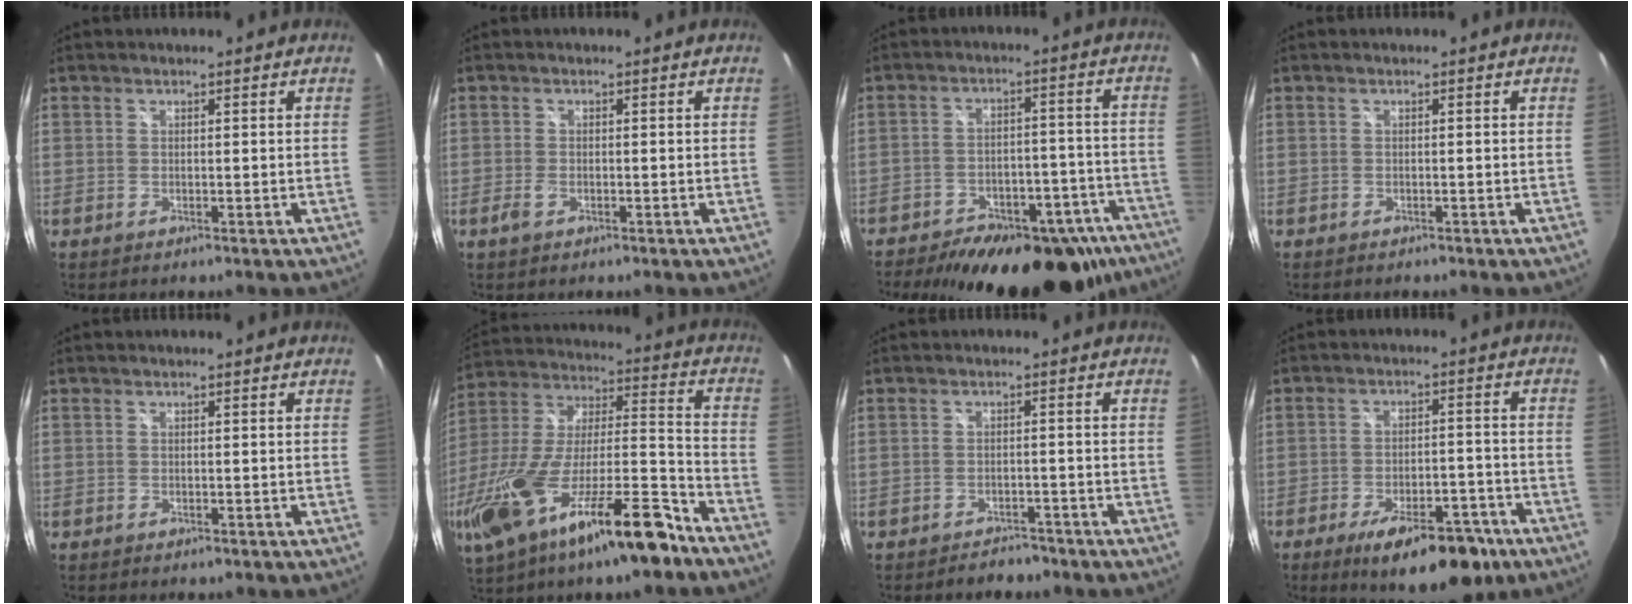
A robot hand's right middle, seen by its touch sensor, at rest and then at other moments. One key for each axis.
{"total": 1.9, "fx": -0.9, "fy": 1.0, "fz": 1.2, "tx": -0.027, "ty": -0.003, "tz": -0.018}
{"total": 26.5, "fx": -20.6, "fy": 10.9, "fz": 12.6, "tx": -0.201, "ty": 0.009, "tz": -0.248}
{"total": 0.5, "fx": -0.4, "fy": -0.3, "fz": 0.0, "tx": -0.002, "ty": -0.003, "tz": -0.008}
{"total": 0.6, "fx": -0.2, "fy": -0.6, "fz": -0.1, "tx": 0.003, "ty": -0.004, "tz": -0.007}
{"total": 28.0, "fx": -17.0, "fy": 6.6, "fz": 21.2, "tx": -0.390, "ty": -0.050, "tz": -0.286}
{"total": 3.6, "fx": -3.4, "fy": 1.2, "fz": 0.5, "tx": -0.015, "ty": 0.001, "tz": -0.049}
{"total": 13.7, "fx": -9.3, "fy": 4.4, "fz": 9.1, "tx": -0.147, "ty": -0.010, "tz": -0.130}